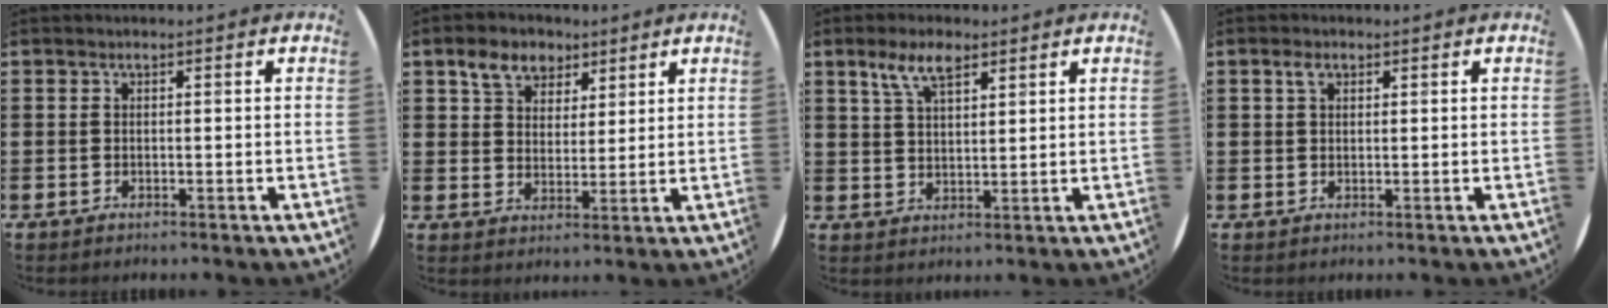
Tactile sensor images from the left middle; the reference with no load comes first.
{"total": 5.6, "force": [4.0, 3.6, 1.6], "torque": [-0.033, 0.003, 0.072]}
{"total": 5.4, "force": [3.6, 2.2, 3.4], "torque": [-0.068, 0.004, 0.063]}
{"total": 1.8, "force": [1.1, 1.1, 1.0], "torque": [-0.015, 0.001, 0.018]}